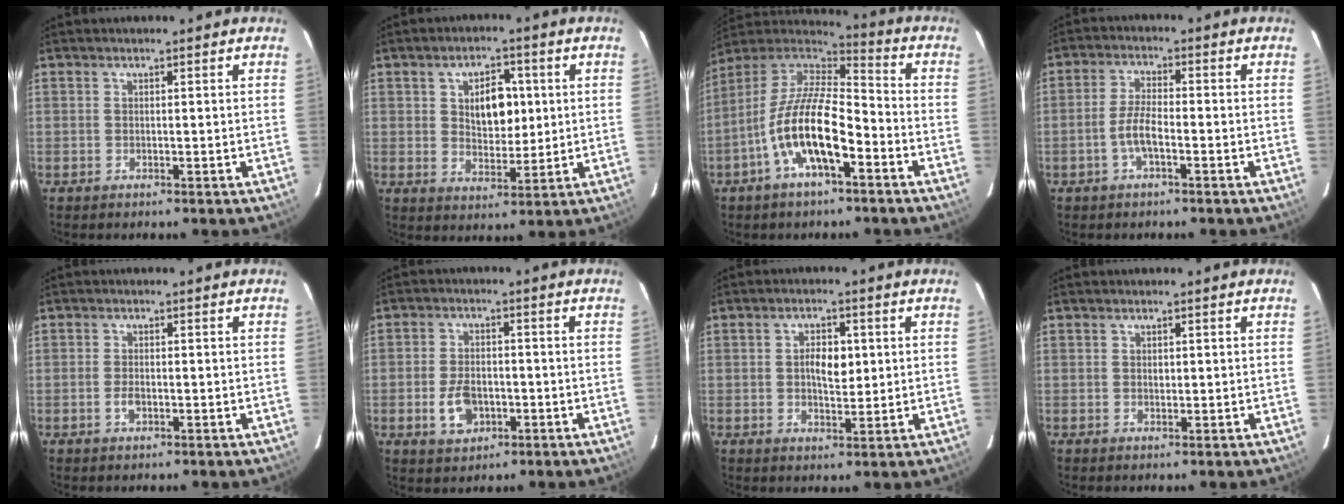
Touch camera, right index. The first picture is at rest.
{"total": 7.8, "force": [1.8, 4.7, 5.9], "torque": [-0.098, 0.011, 0.037]}
{"total": 15.9, "force": [-6.6, 5.7, 13.3], "torque": [-0.261, -0.004, -0.129]}
{"total": 4.6, "force": [-2.0, 1.2, 4.0], "torque": [-0.088, 0.006, -0.038]}
{"total": 2.0, "force": [-0.8, 1.0, 1.4], "torque": [-0.030, 0.000, -0.014]}
{"total": 6.6, "force": [-2.3, 4.3, 4.5], "torque": [-0.093, 0.004, -0.031]}
{"total": 5.0, "force": [0.7, 2.6, 4.2], "torque": [-0.071, 0.007, 0.013]}
{"total": 0.7, "force": [0.2, 0.6, 0.4], "torque": [-0.004, 0.003, 0.005]}